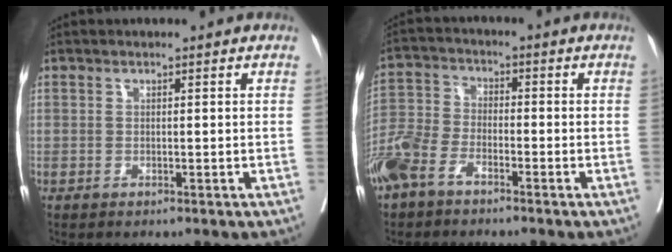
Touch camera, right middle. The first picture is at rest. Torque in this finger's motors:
{"motor_torque": [1.12, -1.02, 0.17, 0.05]}